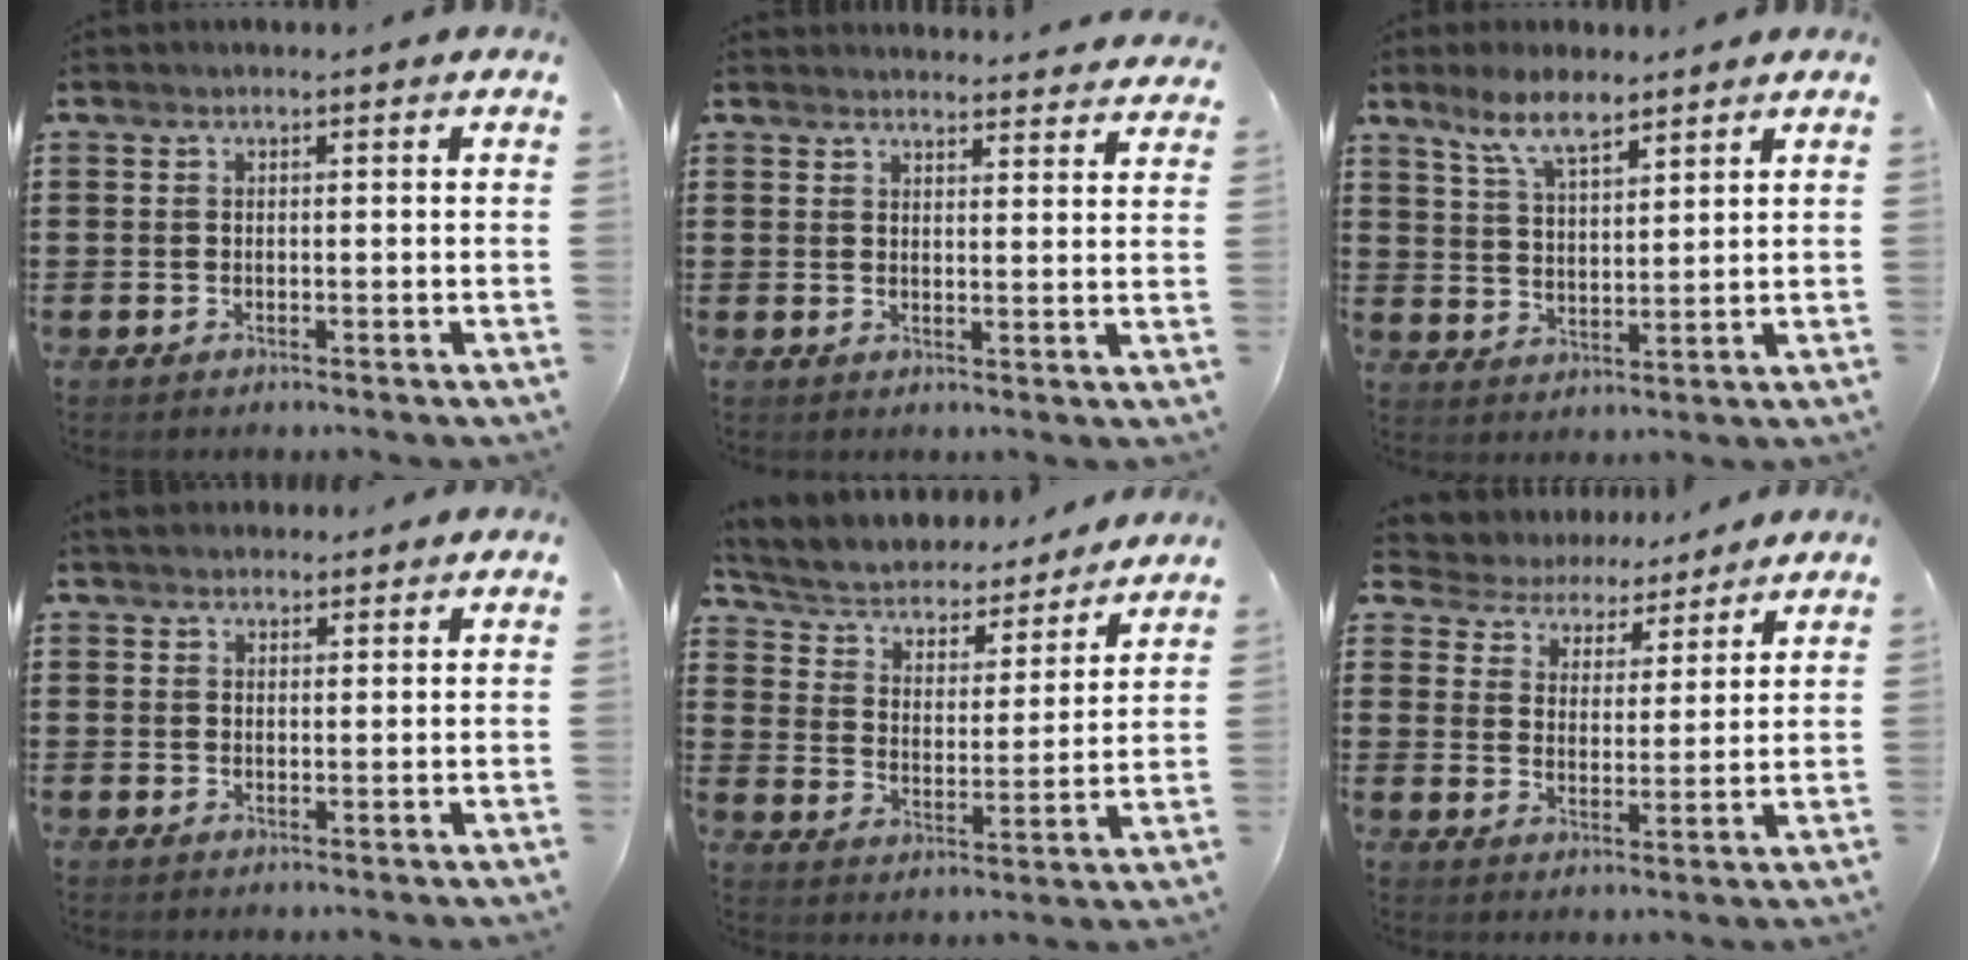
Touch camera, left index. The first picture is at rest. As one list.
[{"total": 3.2, "force": [3.2, -0.1, 0.2], "torque": [-0.005, -0.018, 0.057]}, {"total": 7.1, "force": [5.5, 2.0, 4.0], "torque": [-0.094, -0.003, 0.102]}, {"total": 2.0, "force": [1.8, 0.8, 0.2], "torque": [-0.008, 0.006, 0.037]}, {"total": 4.0, "force": [3.5, 1.5, 1.0], "torque": [-0.041, -0.028, 0.052]}, {"total": 4.8, "force": [4.6, 1.3, -0.4], "torque": [-0.024, -0.030, 0.079]}]